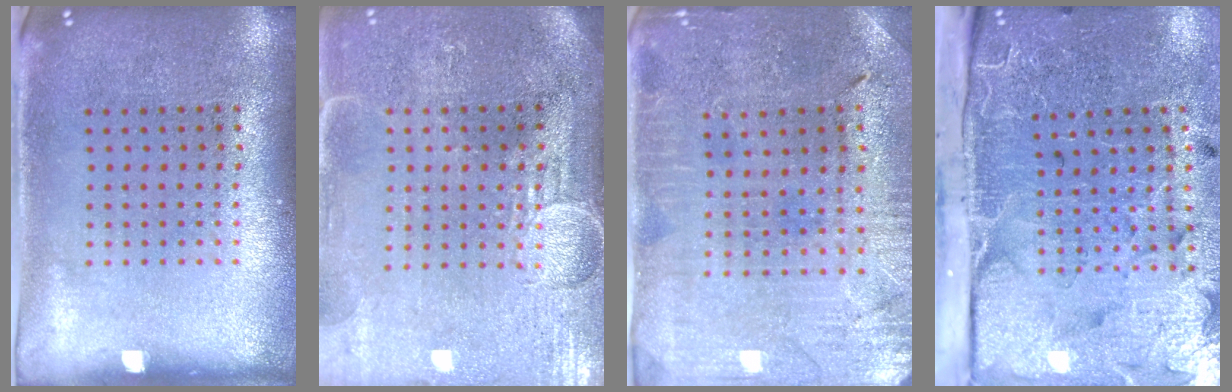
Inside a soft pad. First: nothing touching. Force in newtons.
{"total": 3.9, "press": 3.4, "slide": 1.9}
{"total": 0.7, "press": 0.6, "slide": 0.3}
{"total": 5.0, "press": 4.0, "slide": 3.1}